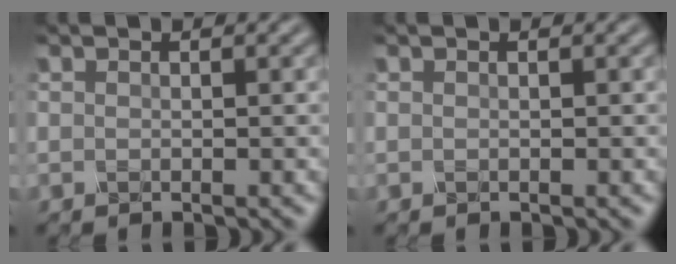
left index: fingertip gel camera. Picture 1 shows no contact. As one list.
[{"total": 0.0}]